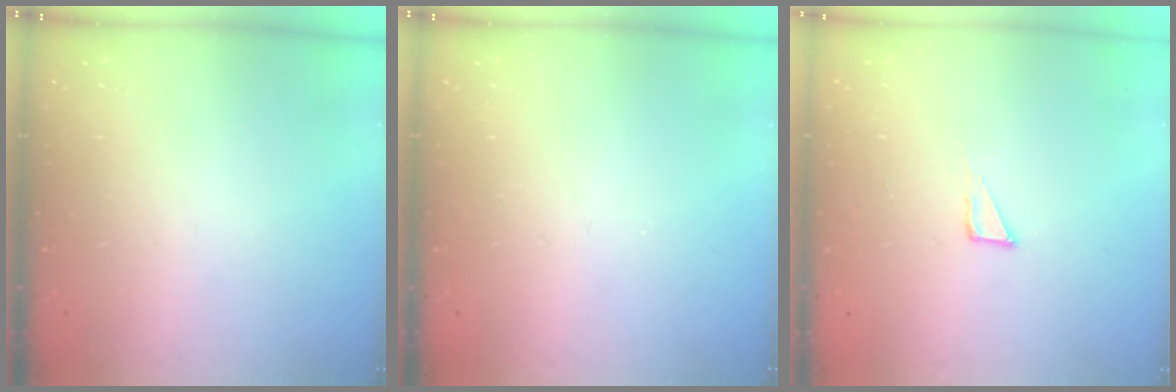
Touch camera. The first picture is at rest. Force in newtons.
{"total": 0.0}
{"total": 2.3, "press": 2.3, "slide": 0.1}